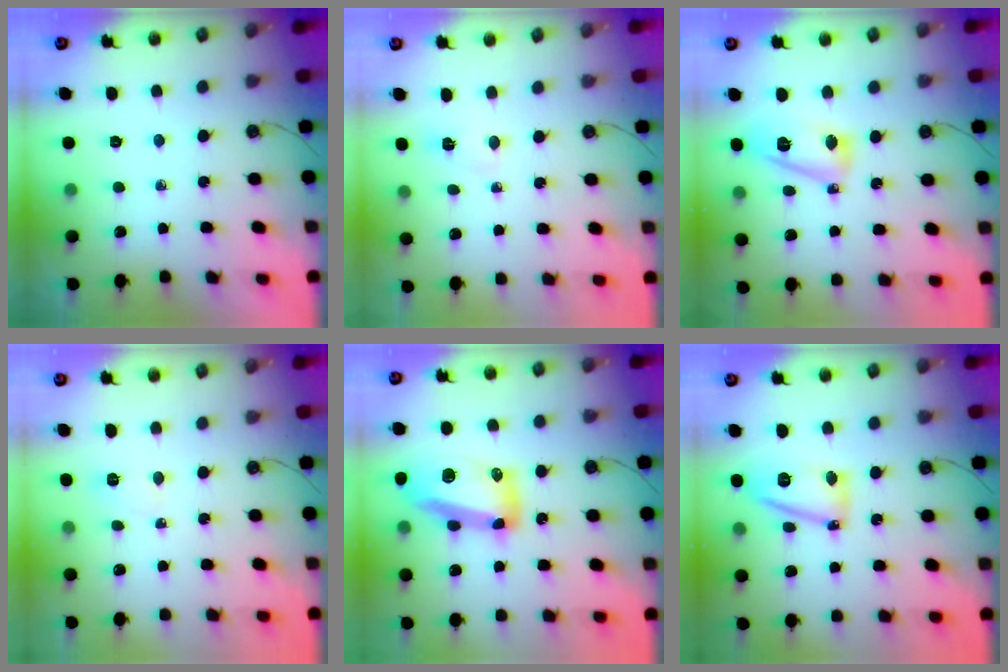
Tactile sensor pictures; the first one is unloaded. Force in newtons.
{"total": 3.8, "press": 3.8, "slide": 0.5}
{"total": 11.5, "press": 11.4, "slide": 1.4}
{"total": 3.5, "press": 3.2, "slide": 1.2}
{"total": 16.4, "press": 16.3, "slide": 1.5}
{"total": 12.2, "press": 12.1, "slide": 1.1}